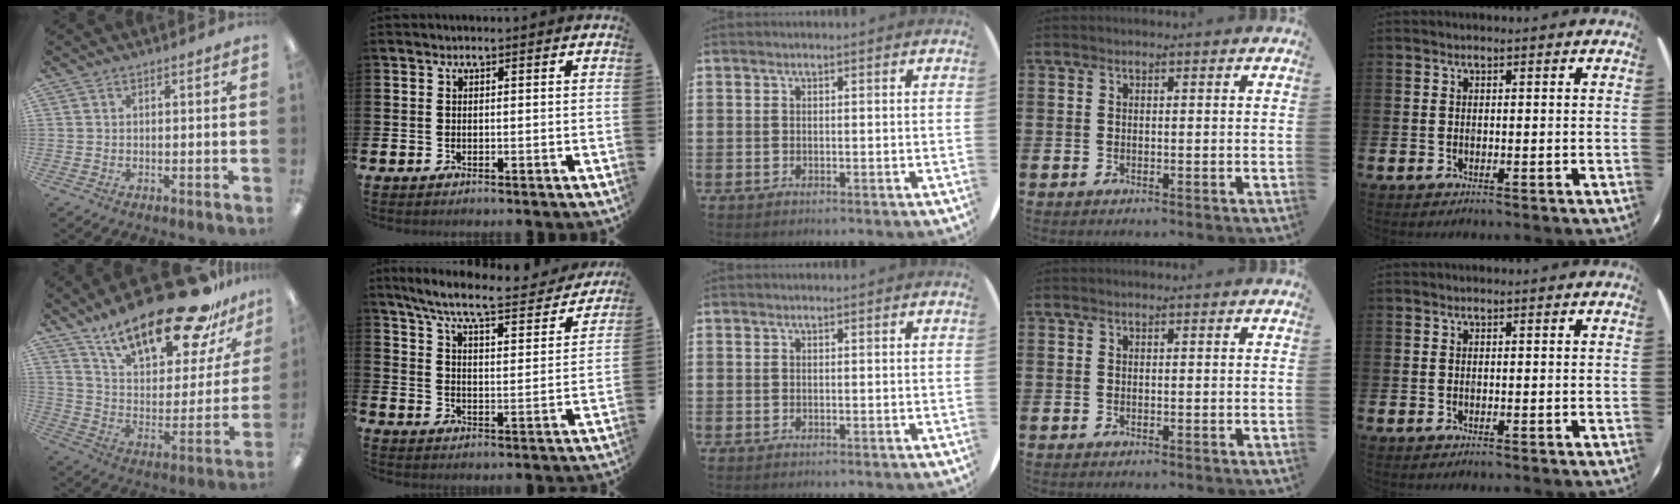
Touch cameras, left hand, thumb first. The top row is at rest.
{"thumb": {"total": 25.6, "force": [18.8, 8.8, 15.0], "torque": [-0.246, -0.115, 0.315]}, "index": {"total": 8.4, "force": [7.4, 1.1, 3.8], "torque": [-0.100, -0.048, 0.122]}}